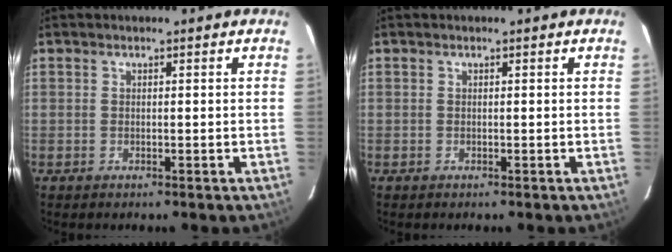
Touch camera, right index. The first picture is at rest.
{"total": 0.0}